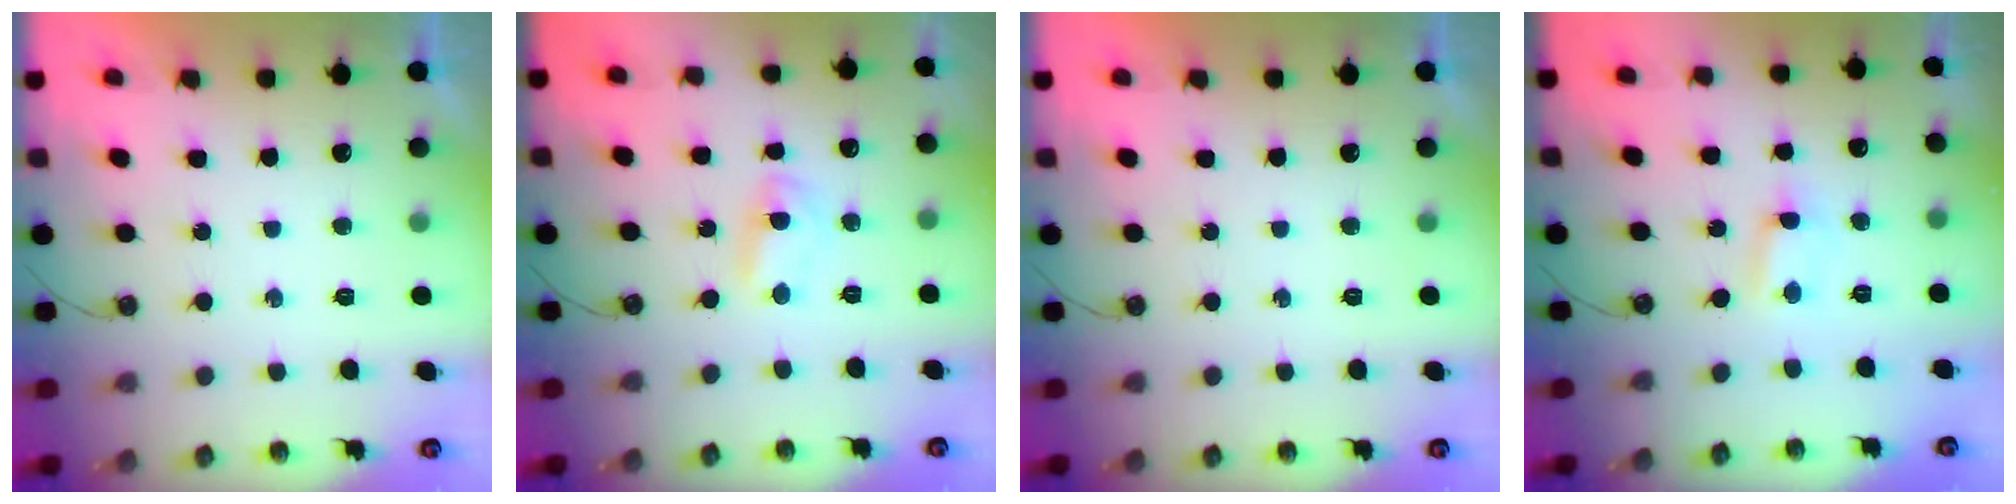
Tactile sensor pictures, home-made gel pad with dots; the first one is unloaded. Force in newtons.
{"total": 3.9, "press": 3.9, "slide": 0.3}
{"total": 0.0}
{"total": 0.5, "press": 0.3, "slide": 0.4}